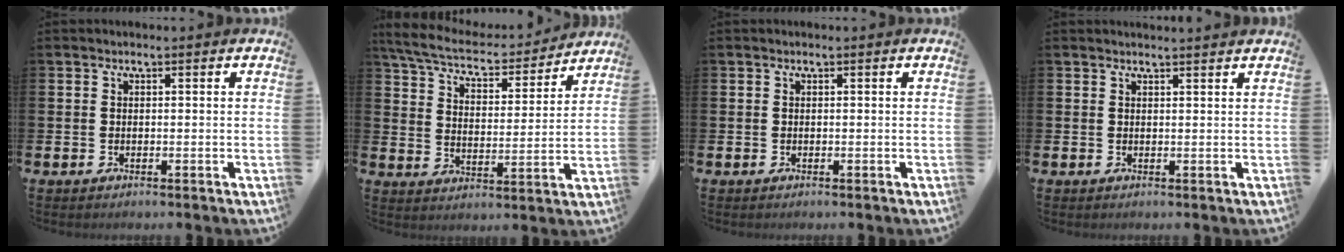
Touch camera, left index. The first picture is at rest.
{"total": 7.4, "force": [6.8, 1.6, 2.3], "torque": [-0.077, -0.049, 0.116]}
{"total": 0.0}
{"total": 0.9, "force": [0.9, -0.2, 0.0], "torque": [0.007, -0.007, 0.016]}